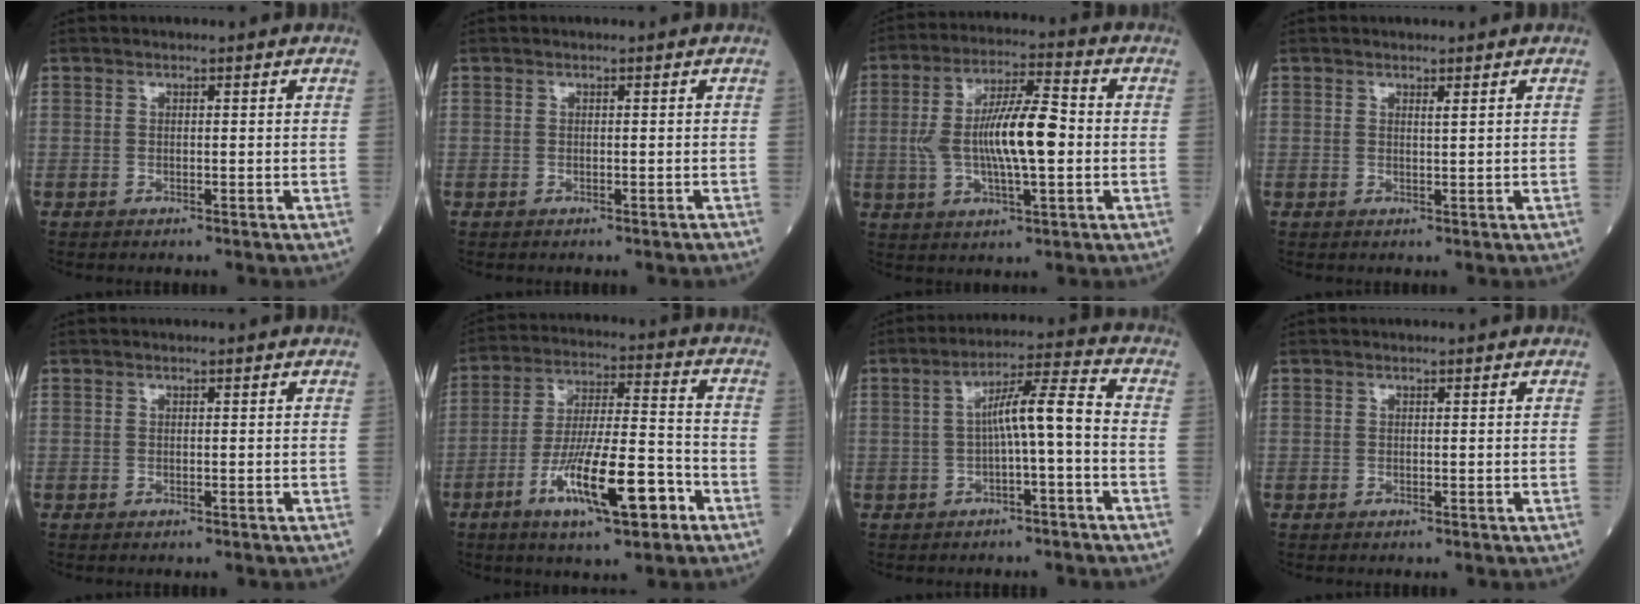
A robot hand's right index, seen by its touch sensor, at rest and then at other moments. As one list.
[{"total": 0.0}, {"total": 12.1, "force": [-0.5, 2.6, 11.8], "torque": [-0.222, 0.014, -0.010]}, {"total": 0.7, "force": [0.5, -0.1, 0.4], "torque": [-0.014, -0.006, 0.011]}, {"total": 0.0}, {"total": 14.1, "force": [-6.6, 2.4, 12.2], "torque": [-0.220, -0.002, -0.112]}, {"total": 7.1, "force": [-1.0, 0.4, 7.0], "torque": [-0.116, 0.027, -0.014]}, {"total": 0.0}]